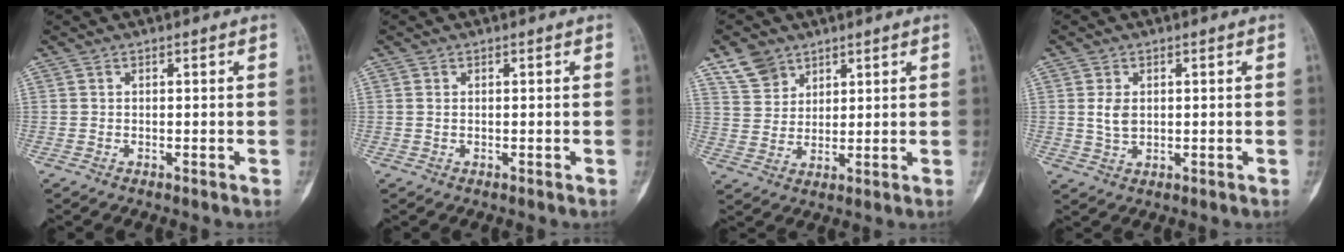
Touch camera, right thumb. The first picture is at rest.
{"total": 0.6, "force": [0.1, 0.4, 0.4], "torque": [-0.011, 0.002, 0.003]}
{"total": 6.4, "force": [4.4, 4.2, 1.7], "torque": [-0.016, -0.018, 0.092]}
{"total": 3.6, "force": [0.6, 2.4, 2.5], "torque": [-0.040, -0.004, 0.018]}